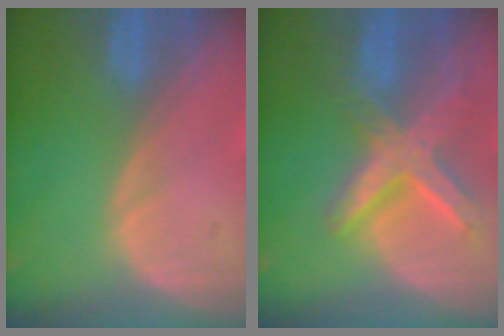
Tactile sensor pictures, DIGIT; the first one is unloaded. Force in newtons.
{"total": 8.3, "press": 7.2, "slide": 4.2}